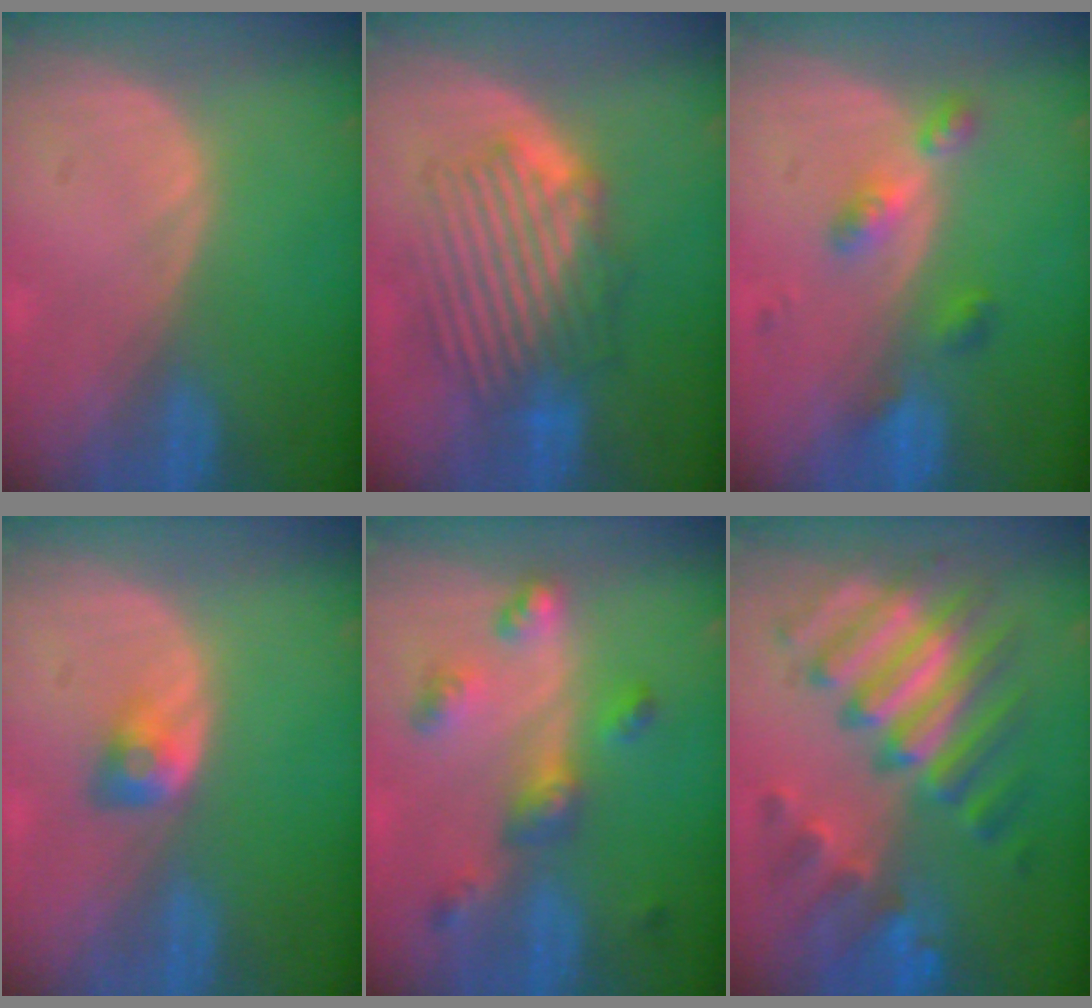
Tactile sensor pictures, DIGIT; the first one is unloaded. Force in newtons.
{"total": 8.8, "press": 8.3, "slide": 2.8}
{"total": 4.7, "press": 4.2, "slide": 2.1}
{"total": 2.9, "press": 2.5, "slide": 1.5}
{"total": 6.7, "press": 5.9, "slide": 3.3}
{"total": 11.6, "press": 11.6, "slide": 1.1}